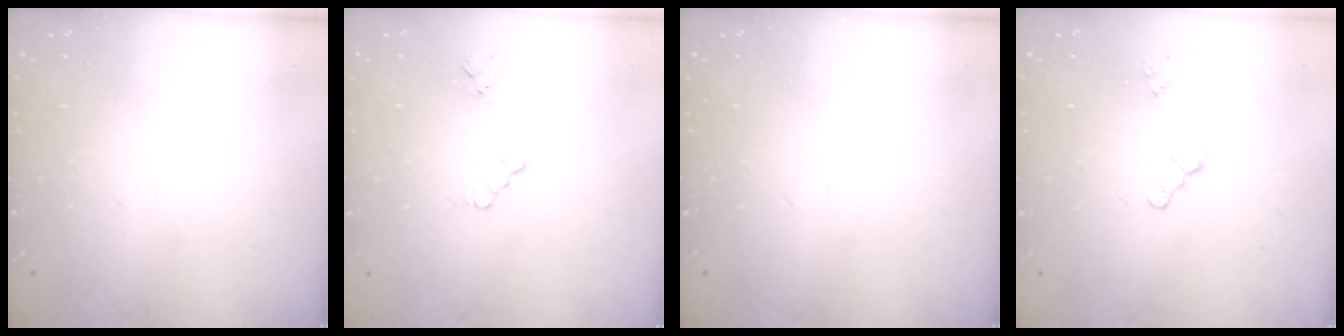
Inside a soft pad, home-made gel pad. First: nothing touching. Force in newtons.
{"total": 2.2, "press": 2.2, "slide": 0.4}
{"total": 0.0}
{"total": 0.0}